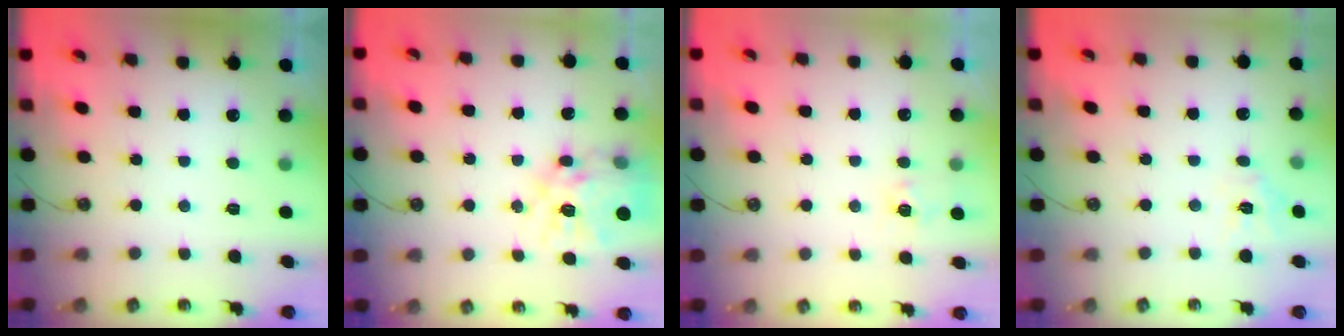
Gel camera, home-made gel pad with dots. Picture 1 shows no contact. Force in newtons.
{"total": 16.1, "press": 16.1, "slide": 1.6}
{"total": 3.5, "press": 3.5, "slide": 0.5}
{"total": 6.8, "press": 6.8, "slide": 0.5}